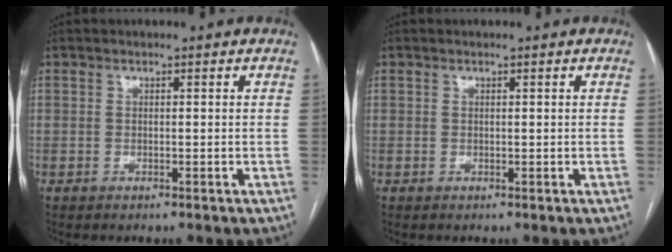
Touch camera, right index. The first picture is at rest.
{"total": 0.0}